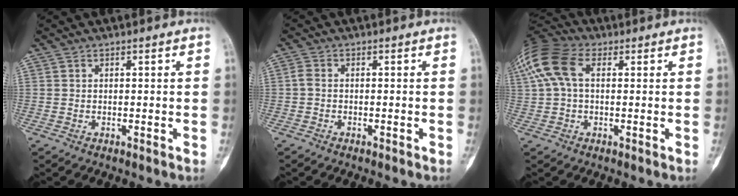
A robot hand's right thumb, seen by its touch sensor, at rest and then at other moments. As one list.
[{"total": 1.5, "force": [-0.6, 0.9, 1.0], "torque": [-0.021, 0.004, -0.017]}, {"total": 12.9, "force": [3.1, 8.0, 9.6], "torque": [-0.222, 0.036, 0.052]}]